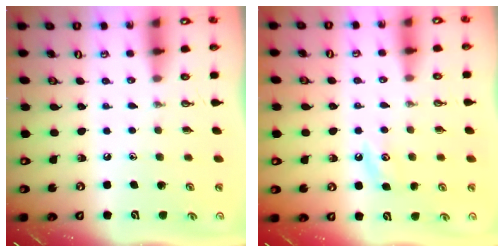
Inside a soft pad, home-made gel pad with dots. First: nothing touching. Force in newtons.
{"total": 5.7, "press": 5.7, "slide": 0.4}